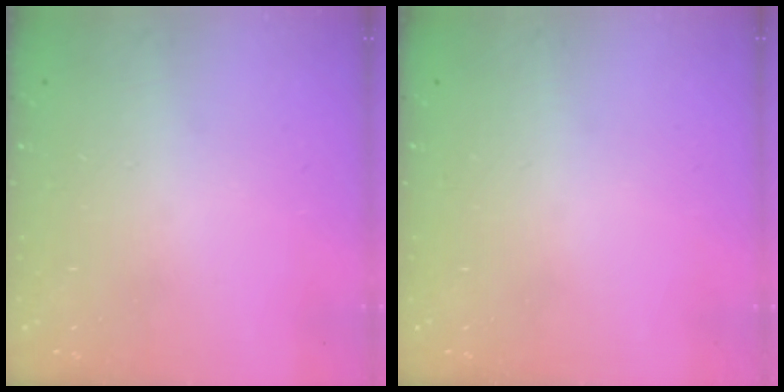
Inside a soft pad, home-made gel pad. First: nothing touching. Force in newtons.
{"total": 0.0}